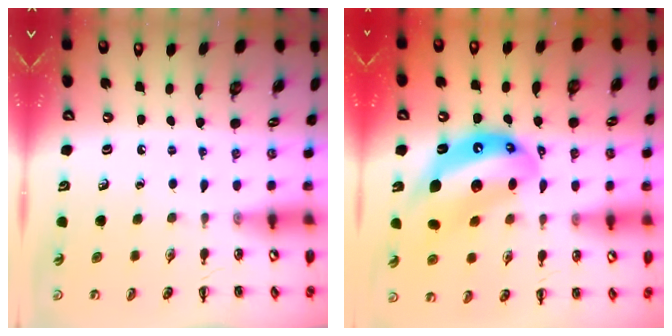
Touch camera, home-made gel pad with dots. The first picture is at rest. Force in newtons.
{"total": 15.4, "press": 14.7, "slide": 4.6}